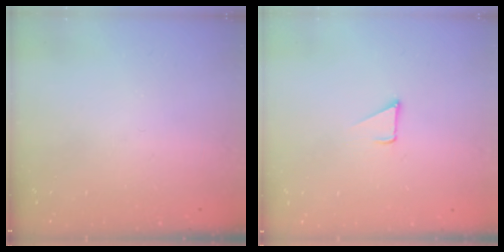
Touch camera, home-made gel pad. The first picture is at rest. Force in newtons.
{"total": 2.8, "press": 2.8, "slide": 0.2}